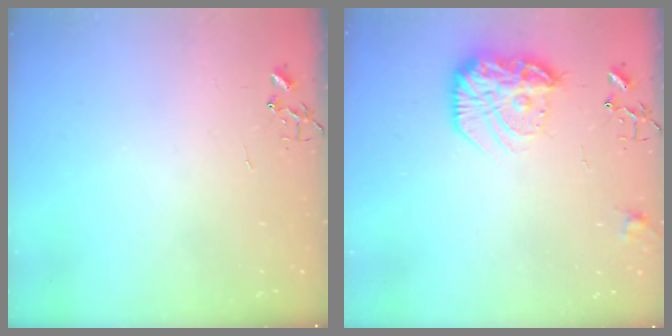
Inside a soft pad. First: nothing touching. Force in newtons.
{"total": 17.2, "press": 17.1, "slide": 1.2}